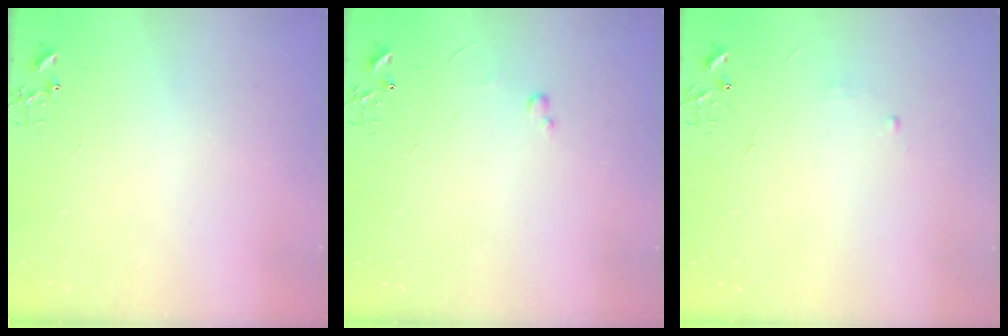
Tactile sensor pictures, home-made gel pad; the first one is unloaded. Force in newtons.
{"total": 2.6, "press": 2.6, "slide": 0.4}
{"total": 2.9, "press": 2.8, "slide": 0.5}